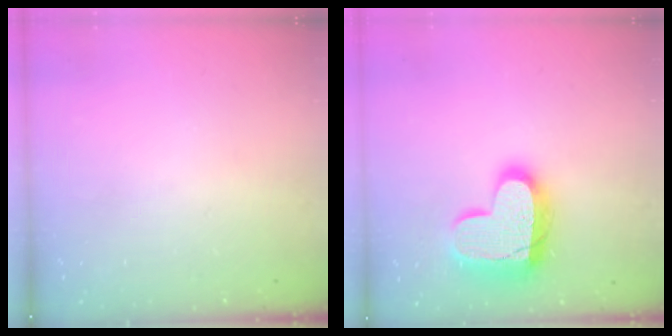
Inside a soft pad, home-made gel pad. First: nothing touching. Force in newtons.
{"total": 17.6, "press": 17.6, "slide": 1.5}